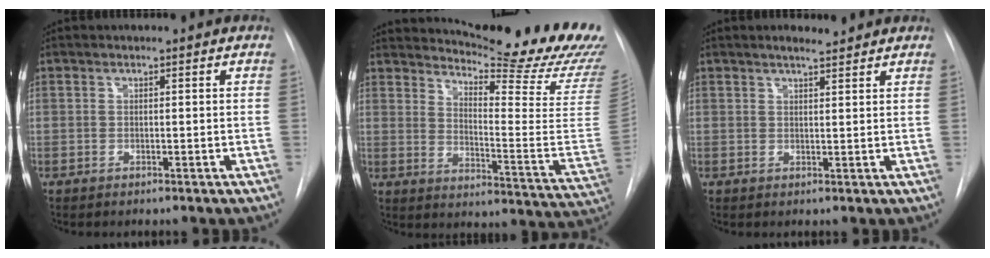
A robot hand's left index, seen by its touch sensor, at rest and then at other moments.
{"total": 24.6, "force": [21.7, 1.0, 11.6], "torque": [-0.177, -0.130, 0.266]}
{"total": 3.1, "force": [2.8, 0.5, 1.3], "torque": [-0.021, 0.012, 0.042]}